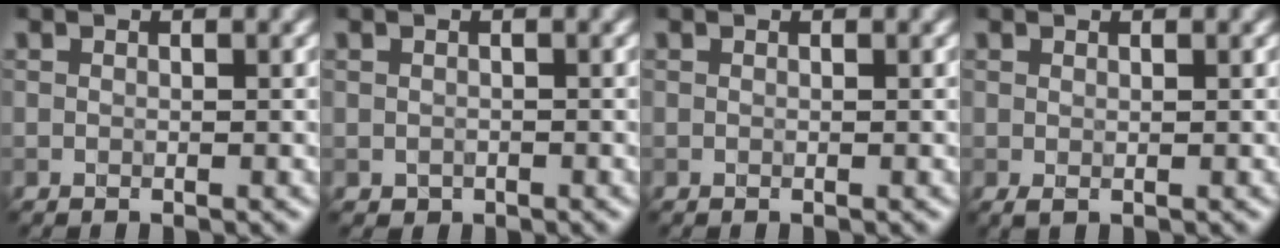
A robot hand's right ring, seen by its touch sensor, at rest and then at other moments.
{"total": 0.6, "force": [-0.2, 0.5, 0.0], "torque": [0.005, -0.004, -0.005]}
{"total": 0.0}
{"total": 0.7, "force": [0.0, 0.4, 0.5], "torque": [-0.011, -0.002, 0.000]}